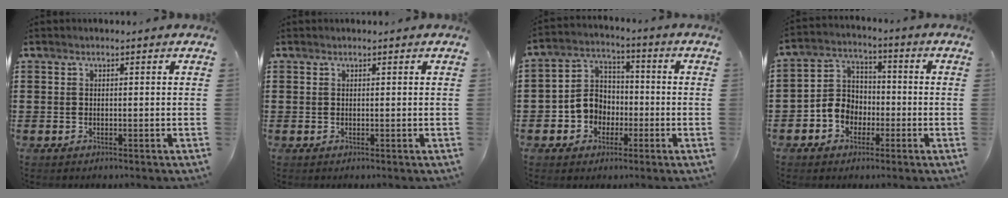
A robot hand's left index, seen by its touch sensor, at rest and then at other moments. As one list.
[{"total": 0.0}, {"total": 6.3, "force": [-1.9, 5.7, 2.0], "torque": [-0.066, 0.015, -0.042]}, {"total": 6.0, "force": [-2.5, 5.2, 1.9], "torque": [-0.062, 0.017, -0.053]}]